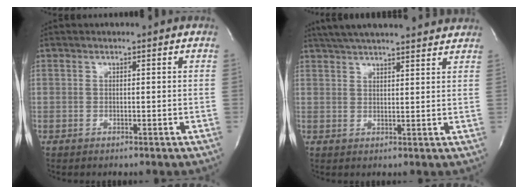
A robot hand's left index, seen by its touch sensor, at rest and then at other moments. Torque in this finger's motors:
{"motor_torque": [0.36, -0.35, 0.08, 0.06]}